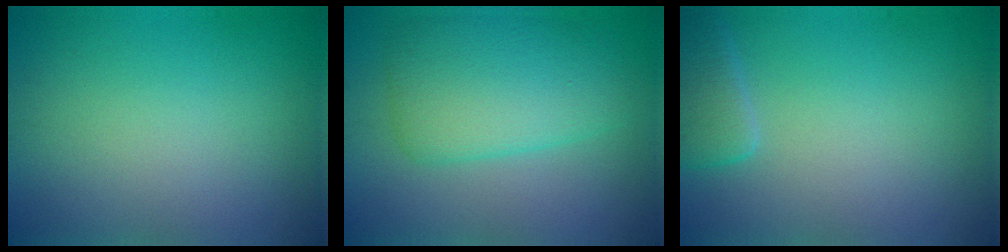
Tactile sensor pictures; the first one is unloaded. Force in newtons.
{"total": 5.7, "press": 5.6, "slide": 0.2}
{"total": 2.4, "press": 2.4, "slide": 0.2}